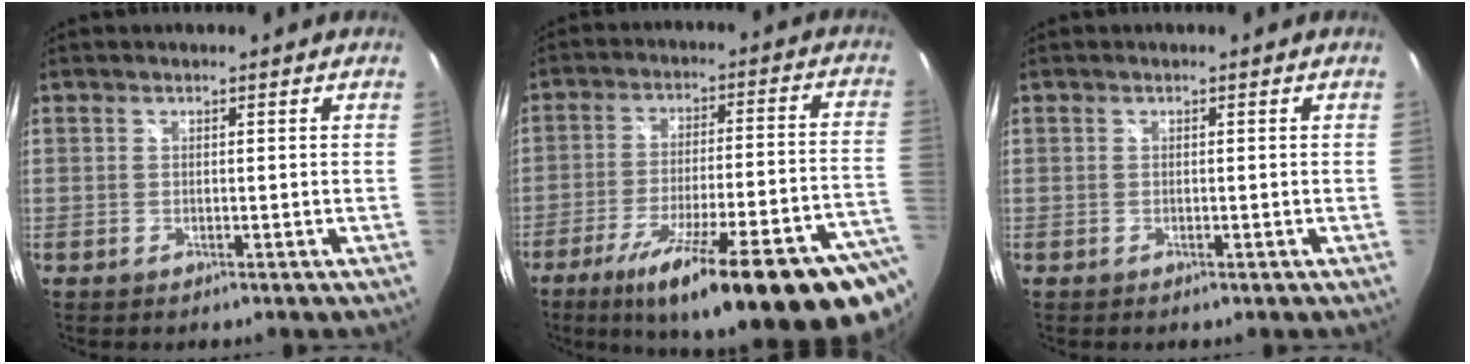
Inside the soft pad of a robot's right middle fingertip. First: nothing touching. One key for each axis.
{"total": 27.8, "fx": -18.1, "fy": 2.8, "fz": 20.9, "tx": -0.289, "ty": -0.056, "tz": -0.254}
{"total": 0.0}